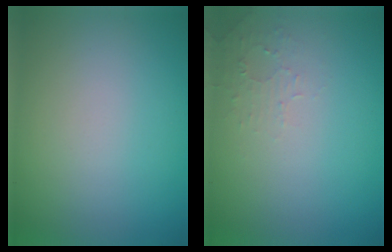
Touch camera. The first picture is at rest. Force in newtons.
{"total": 1.3, "press": 1.2, "slide": 0.3}